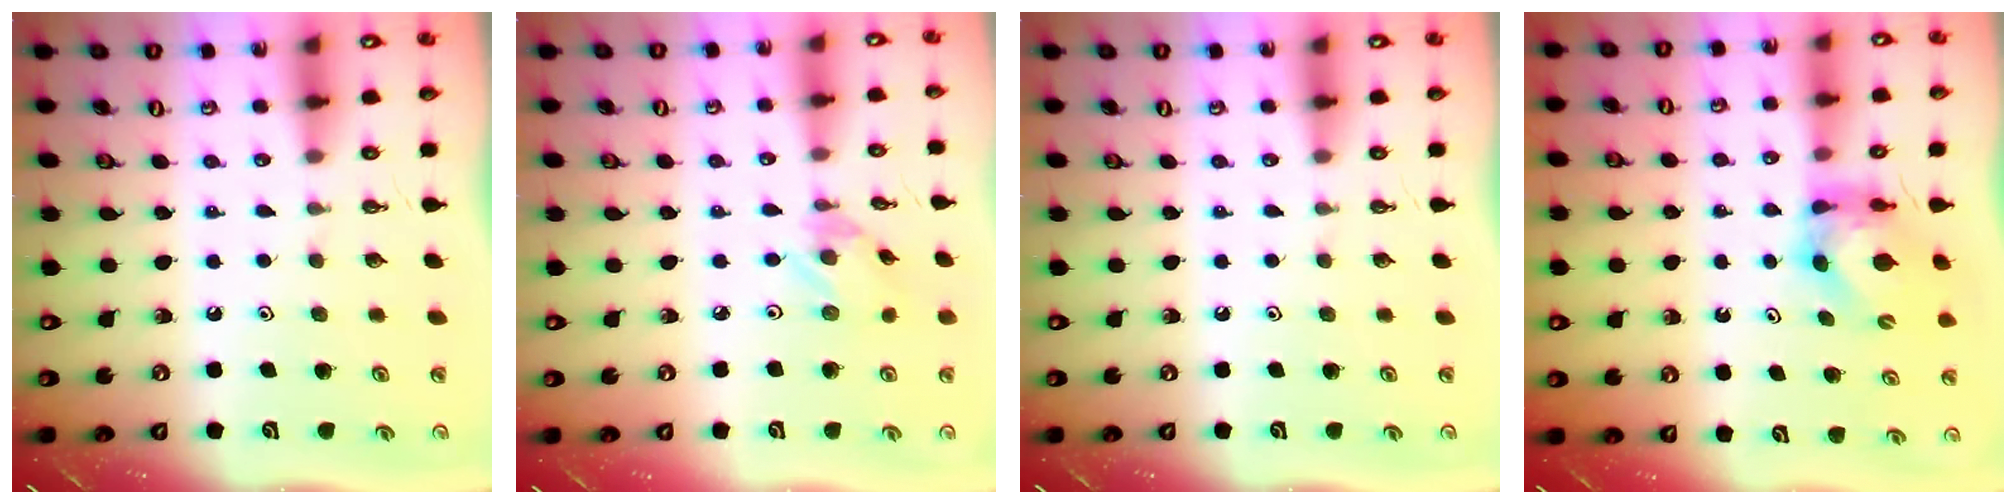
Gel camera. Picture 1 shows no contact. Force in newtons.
{"total": 2.1, "press": 2.1, "slide": 0.1}
{"total": 0.0}
{"total": 5.8, "press": 5.8, "slide": 0.6}